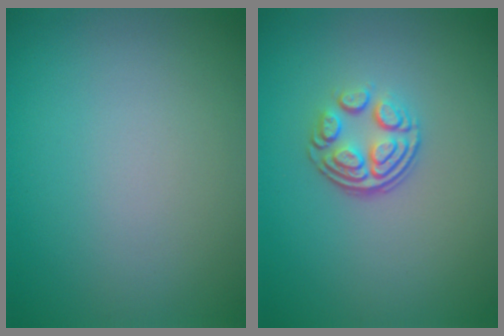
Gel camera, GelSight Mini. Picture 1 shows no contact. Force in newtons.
{"total": 3.6, "press": 2.5, "slide": 2.6}